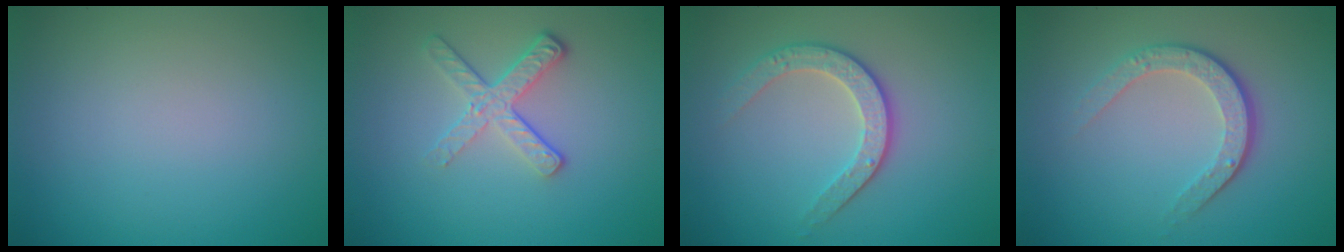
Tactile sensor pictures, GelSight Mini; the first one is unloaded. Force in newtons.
{"total": 3.2, "press": 2.5, "slide": 2.0}
{"total": 2.9, "press": 2.7, "slide": 1.1}
{"total": 3.6, "press": 2.7, "slide": 2.5}